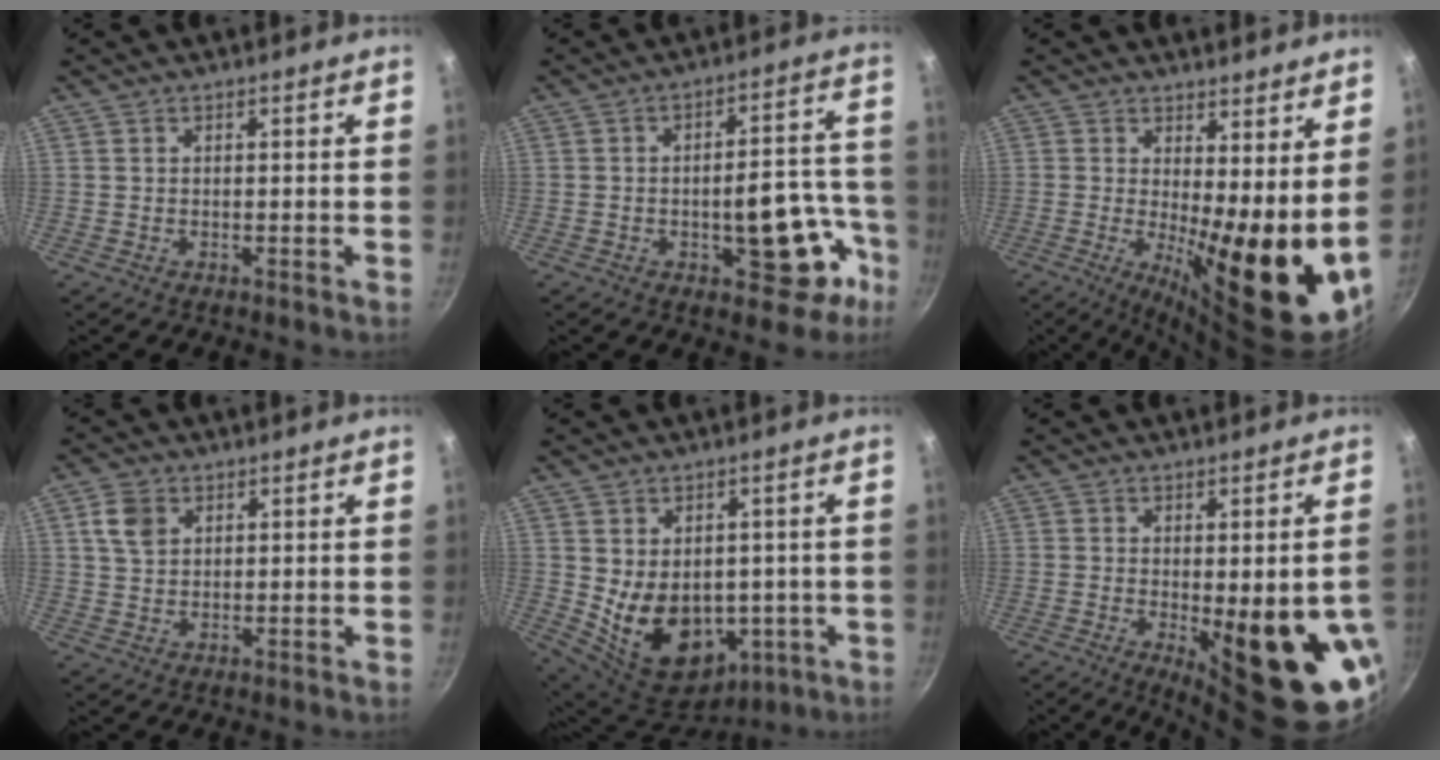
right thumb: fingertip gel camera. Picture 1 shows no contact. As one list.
[{"total": 14.3, "force": [-5.6, 7.1, 11.2], "torque": [-0.077, 0.055, -0.068]}, {"total": 15.0, "force": [0.6, 4.9, 14.1], "torque": [-0.183, -0.021, 0.014]}, {"total": 4.9, "force": [1.9, 3.5, 2.8], "torque": [-0.040, 0.000, 0.034]}, {"total": 15.3, "force": [-0.7, 11.4, 10.1], "torque": [-0.142, -0.021, 0.024]}, {"total": 17.8, "force": [-3.8, 5.8, 16.4], "torque": [-0.181, -0.024, -0.033]}]